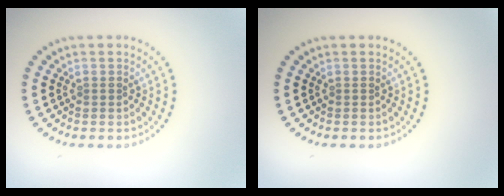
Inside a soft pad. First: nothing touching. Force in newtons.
{"total": 0.0}